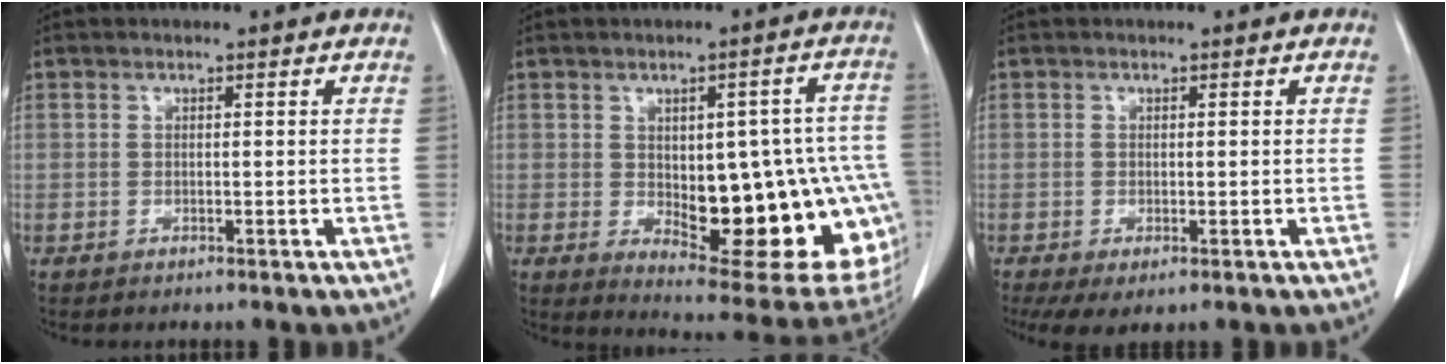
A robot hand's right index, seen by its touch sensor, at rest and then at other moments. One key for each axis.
{"total": 22.5, "fx": -3.5, "fy": 7.9, "fz": 20.8, "tx": -0.191, "ty": 0.016, "tz": -0.015}
{"total": 4.4, "fx": -2.4, "fy": 1.9, "fz": 3.1, "tx": -0.051, "ty": -0.013, "tz": -0.037}